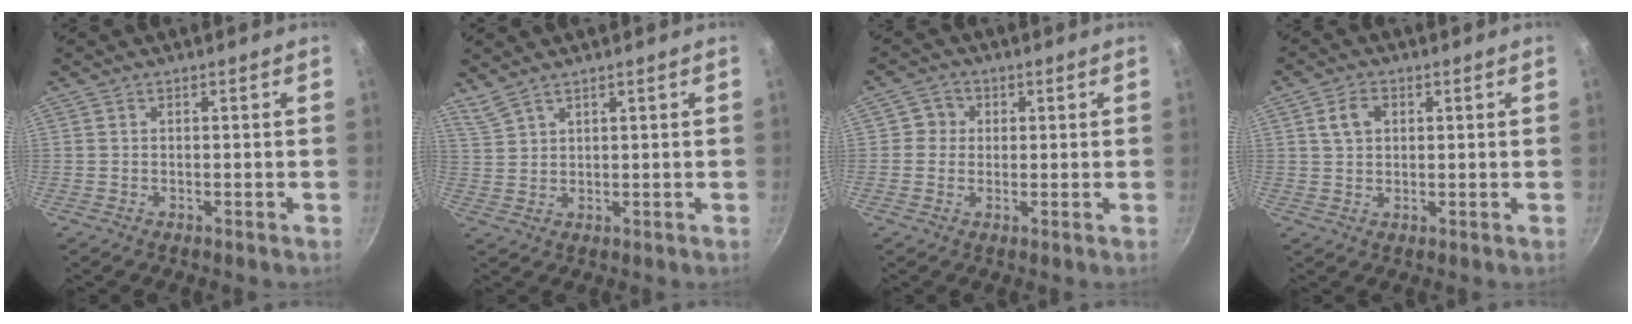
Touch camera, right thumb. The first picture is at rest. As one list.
[{"total": 3.2, "force": [2.8, 0.7, 1.3], "torque": [-0.029, -0.007, 0.067]}, {"total": 3.4, "force": [0.5, 3.3, 0.7], "torque": [0.018, 0.002, -0.002]}, {"total": 4.3, "force": [1.3, 3.0, 2.7], "torque": [-0.037, 0.004, 0.021]}]